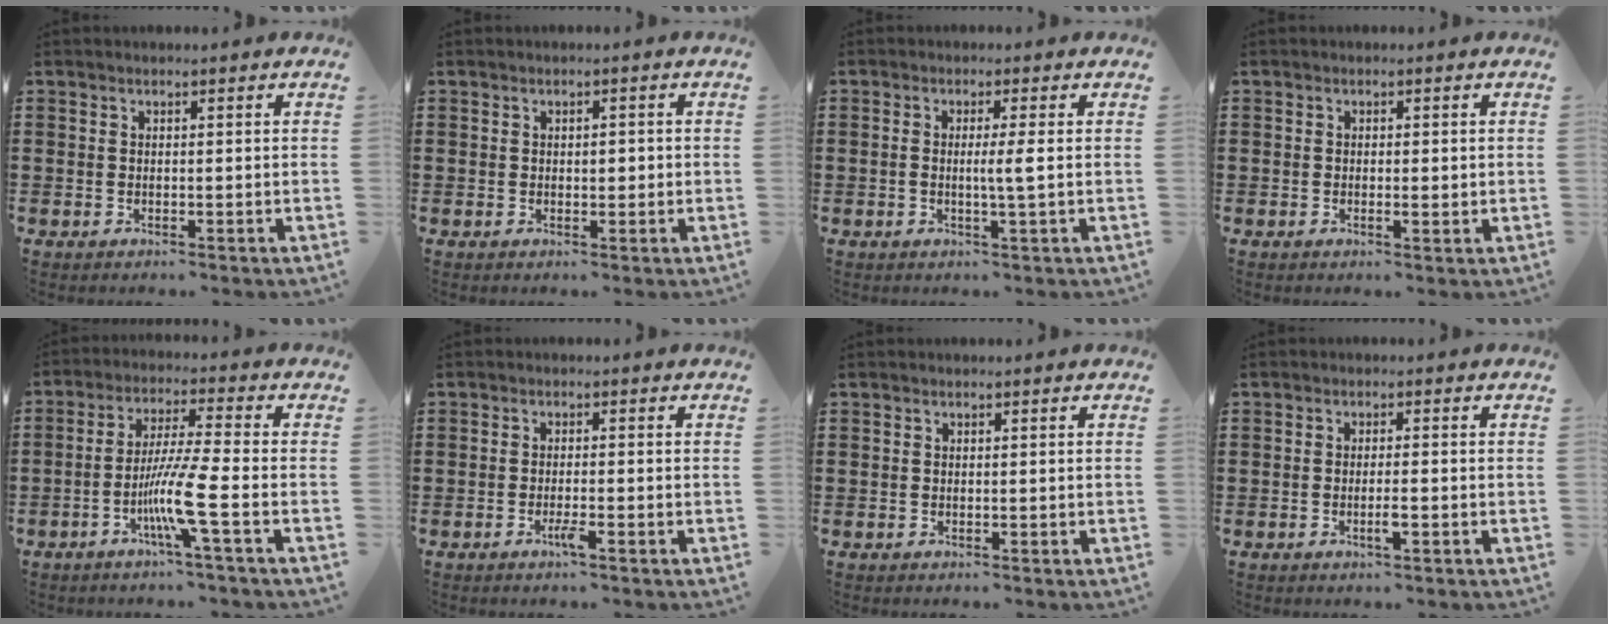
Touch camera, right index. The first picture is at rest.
{"total": 1.2, "force": [0.0, 0.7, 1.0], "torque": [-0.018, 0.007, -0.002]}
{"total": 2.9, "force": [-0.2, -0.3, 2.9], "torque": [-0.053, -0.007, -0.007]}
{"total": 1.2, "force": [-0.1, 0.3, 1.1], "torque": [-0.020, 0.000, -0.002]}
{"total": 8.3, "force": [-3.4, -0.4, 7.6], "torque": [-0.154, -0.017, -0.068]}
{"total": 2.3, "force": [-1.3, 0.1, 1.8], "torque": [-0.038, -0.005, -0.025]}
{"total": 0.0}
{"total": 2.1, "force": [-0.9, 0.2, 1.9], "torque": [-0.033, 0.000, -0.015]}